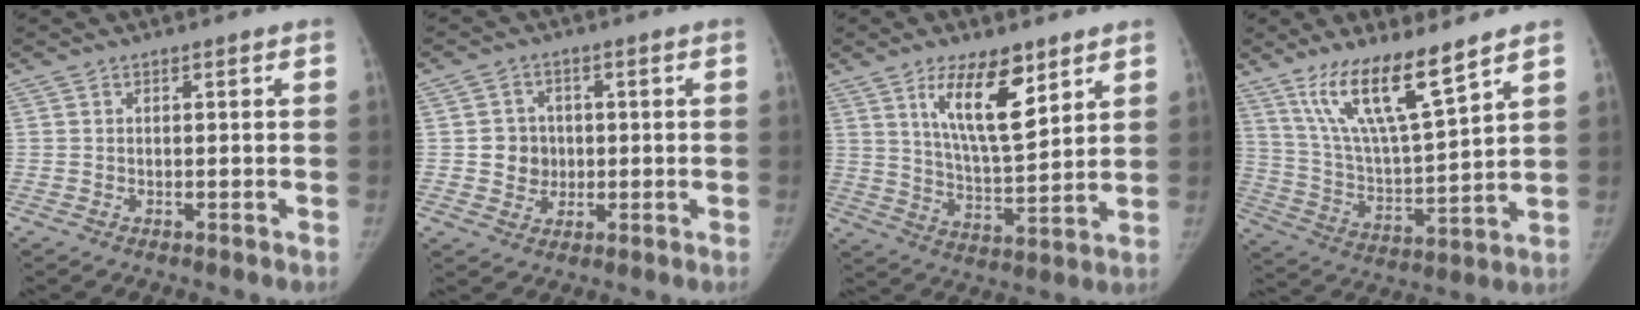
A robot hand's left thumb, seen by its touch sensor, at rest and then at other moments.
{"total": 5.3, "force": [0.1, 5.0, 1.8], "torque": [-0.002, 0.006, 0.002]}
{"total": 12.7, "force": [7.0, 4.4, 9.6], "torque": [-0.141, -0.050, 0.132]}
{"total": 15.3, "force": [10.4, 2.6, 10.9], "torque": [-0.190, -0.062, 0.209]}